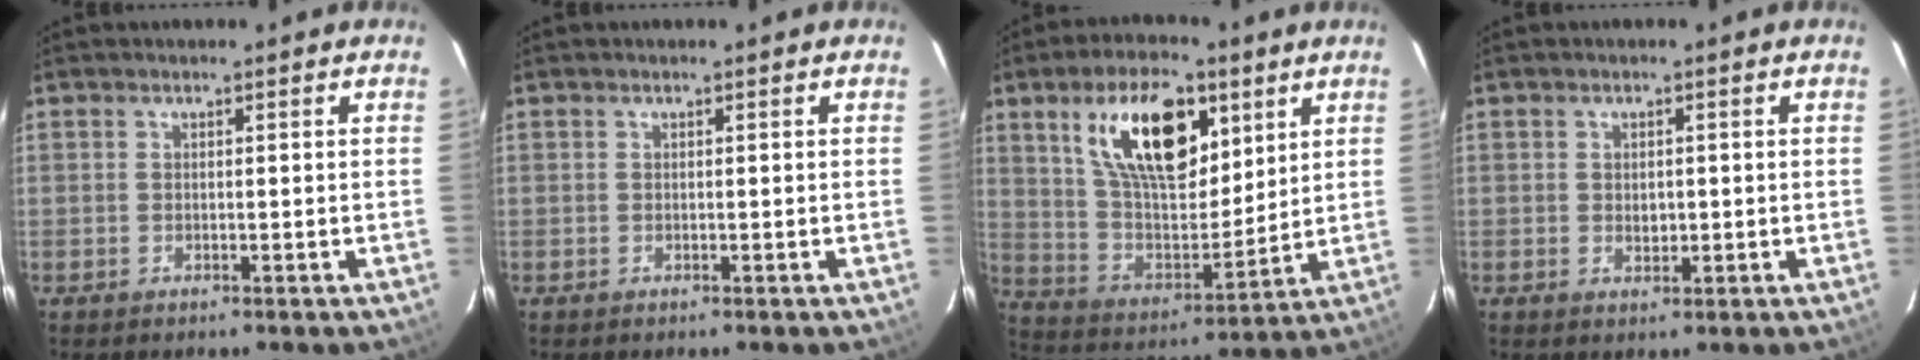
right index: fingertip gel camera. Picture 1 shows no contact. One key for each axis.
{"total": 0.0}
{"total": 18.6, "fx": 8.9, "fy": 8.9, "fz": 13.7, "tx": -0.242, "ty": 0.009, "tz": 0.168}
{"total": 2.0, "fx": -0.1, "fy": 1.4, "fz": 1.4, "tx": -0.021, "ty": 0.002, "tz": 0.000}